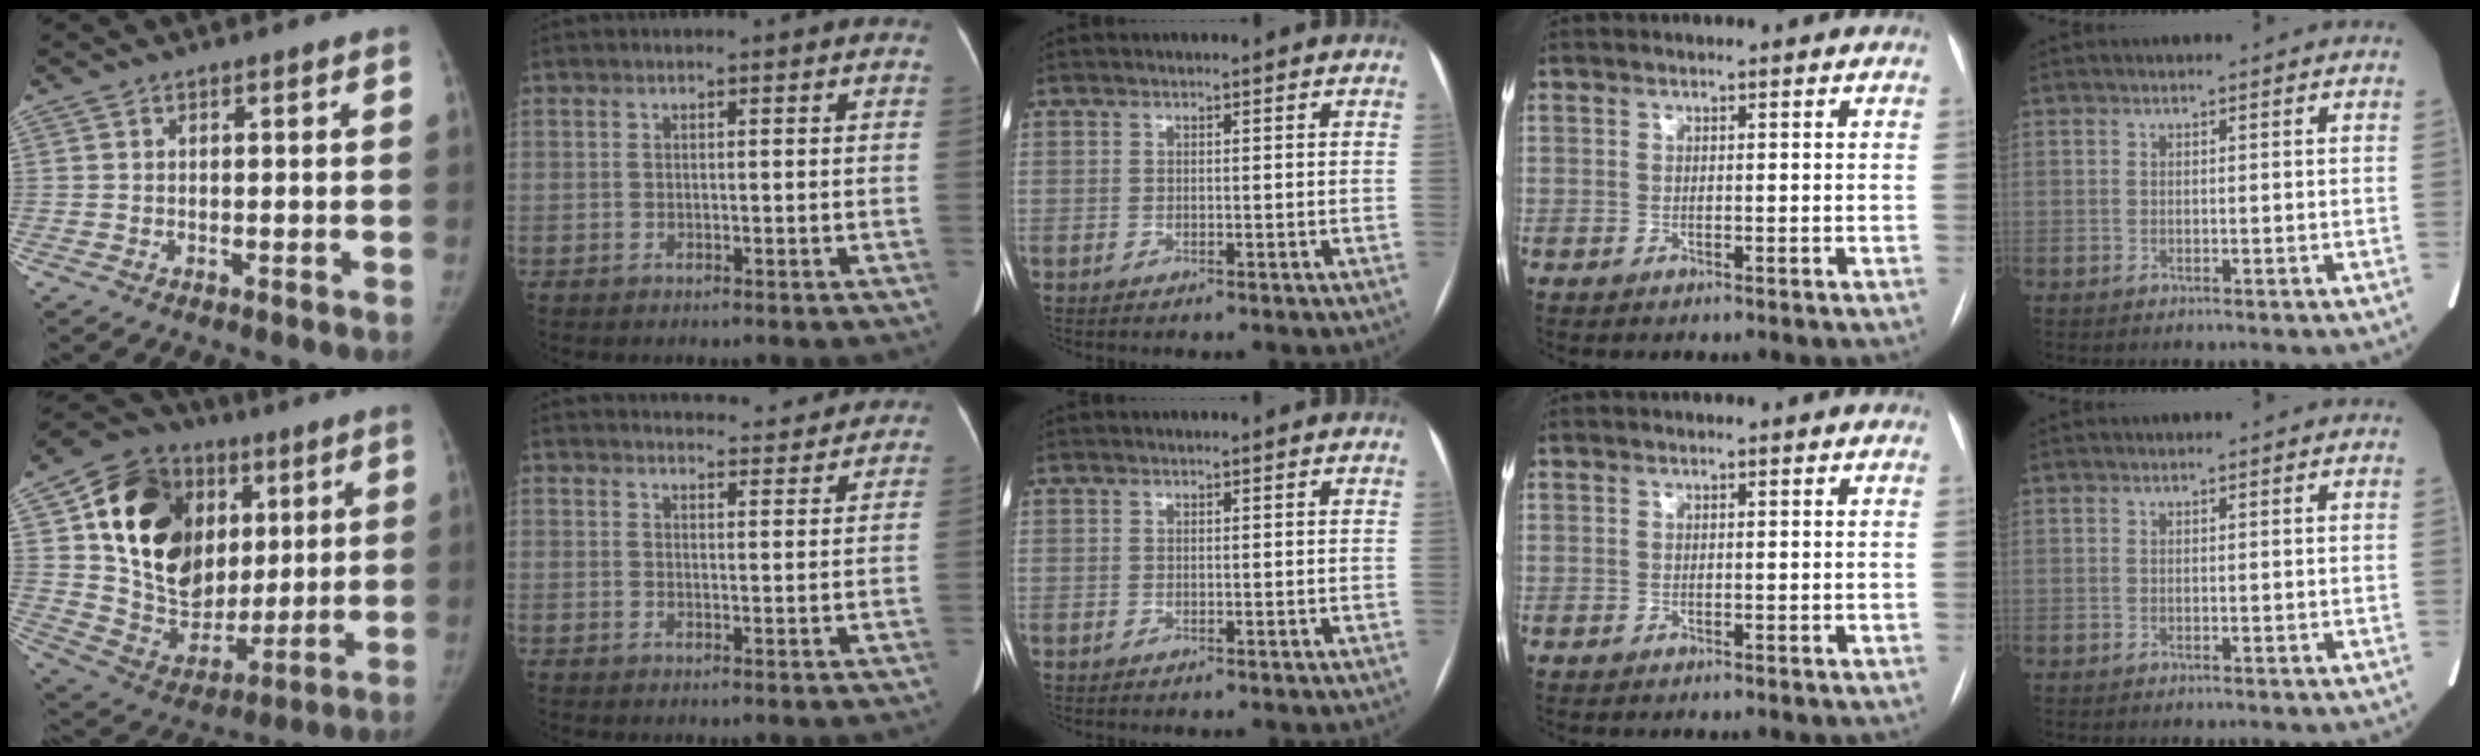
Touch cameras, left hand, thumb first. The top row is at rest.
{"thumb": {"total": 26.4, "force": [7.1, 19.2, 16.7], "torque": [-0.261, -0.003, 0.130]}, "index": {"total": 15.9, "force": [15.4, 2.6, 3.0], "torque": [-0.022, -0.003, 0.182]}}